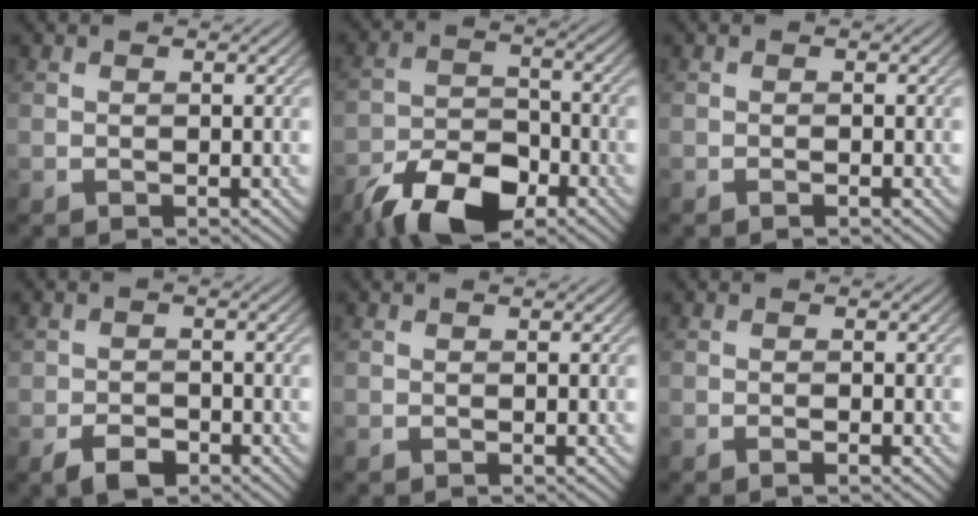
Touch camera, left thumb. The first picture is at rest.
{"total": 9.9, "force": [-6.7, 4.4, 5.7], "torque": [-0.104, -0.002, -0.134]}
{"total": 0.6, "force": [-0.3, 0.0, 0.5], "torque": [-0.009, 0.000, -0.008]}
{"total": 2.9, "force": [-1.9, 1.7, 1.4], "torque": [-0.025, -0.003, -0.037]}
{"total": 0.0}
{"total": 0.9, "force": [-0.5, 0.0, 0.7], "torque": [-0.013, 0.001, -0.011]}